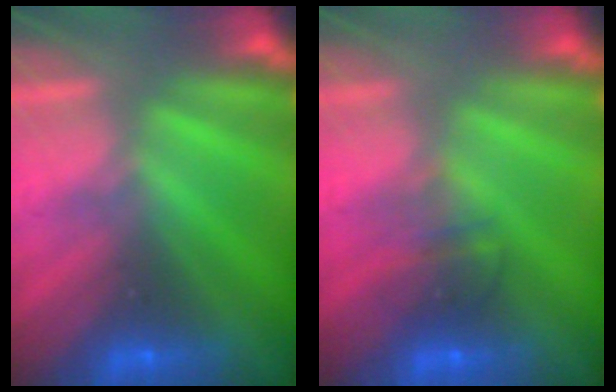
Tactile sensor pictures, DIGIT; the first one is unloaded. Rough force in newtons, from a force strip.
{"total": 2.3}